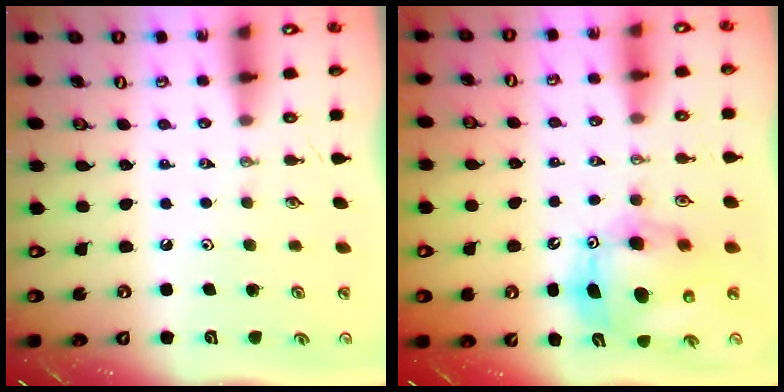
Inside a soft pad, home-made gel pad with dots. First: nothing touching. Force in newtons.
{"total": 12.4, "press": 12.2, "slide": 2.4}